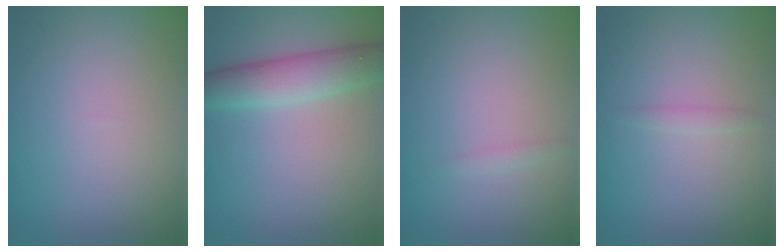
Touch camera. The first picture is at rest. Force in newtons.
{"total": 4.4, "press": 4.4, "slide": 0.1}
{"total": 0.6, "press": 0.6, "slide": 0.0}
{"total": 0.7, "press": 0.7, "slide": 0.0}